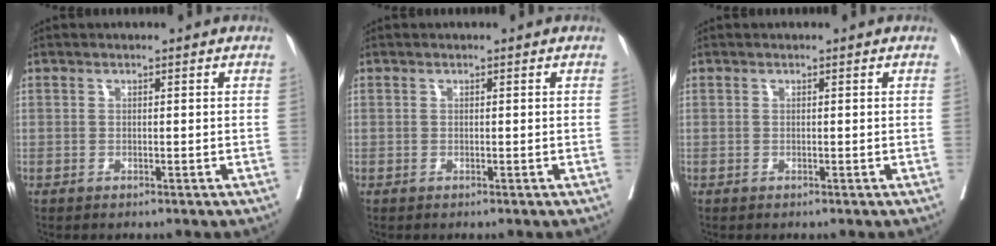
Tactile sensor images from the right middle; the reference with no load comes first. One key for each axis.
{"total": 0.0}
{"total": 0.0}